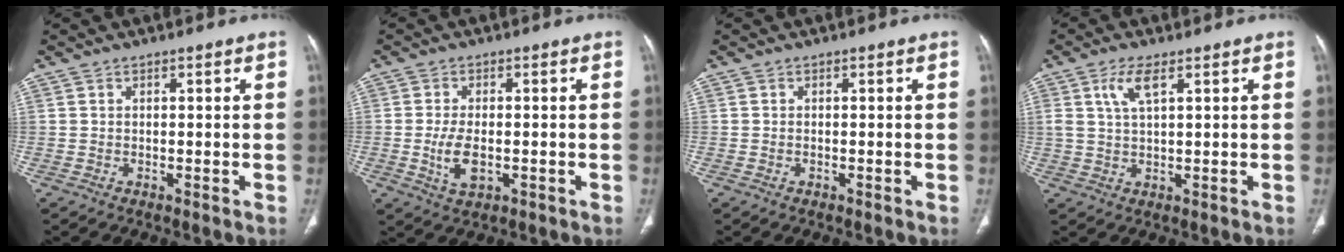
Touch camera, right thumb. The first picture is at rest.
{"total": 5.5, "force": [-1.2, 2.8, 4.6], "torque": [-0.093, -0.003, -0.016]}
{"total": 0.0}
{"total": 4.7, "force": [2.2, 1.6, 3.9], "torque": [-0.084, -0.004, 0.049]}